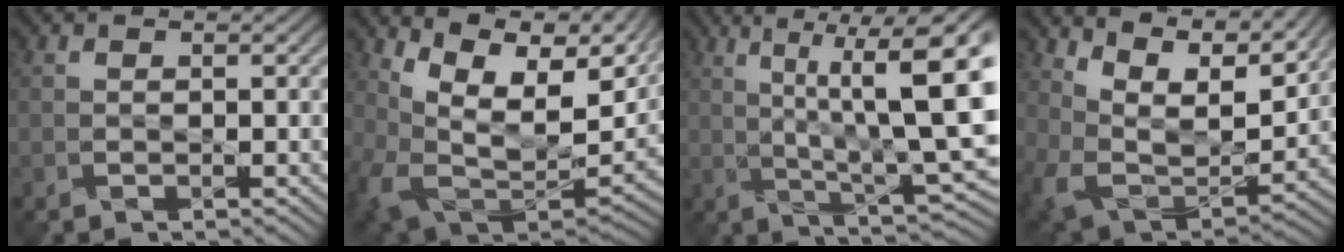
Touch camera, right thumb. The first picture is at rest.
{"total": 13.2, "force": [6.5, 7.3, 8.8], "torque": [-0.179, 0.000, 0.129]}
{"total": 15.4, "force": [3.9, 3.3, 14.6], "torque": [-0.216, 0.025, 0.080]}
{"total": 11.5, "force": [8.8, 4.2, 6.1], "torque": [-0.164, 0.008, 0.148]}